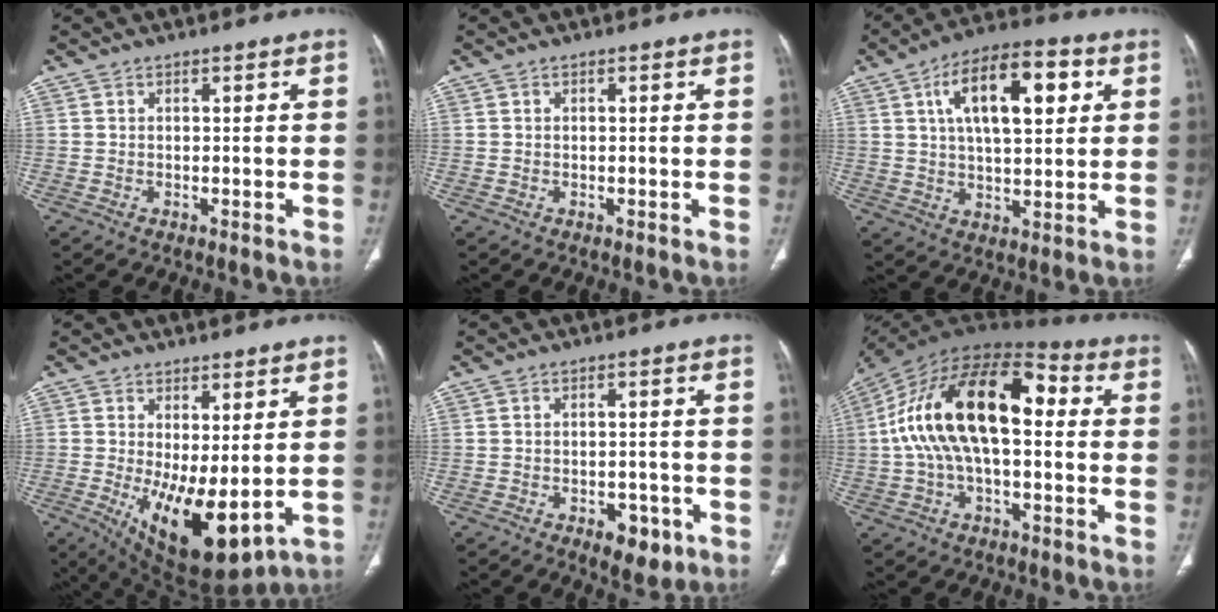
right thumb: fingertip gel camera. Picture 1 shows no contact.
{"total": 0.0}
{"total": 16.1, "force": [5.3, 7.2, 13.4], "torque": [-0.197, 0.005, 0.081]}
{"total": 13.3, "force": [-1.3, 5.4, 12.0], "torque": [-0.192, -0.028, 0.002]}
{"total": 5.8, "force": [-2.7, 3.3, 4.0], "torque": [-0.035, 0.010, -0.029]}
{"total": 22.4, "force": [2.0, 11.4, 19.2], "torque": [-0.343, 0.049, 0.022]}